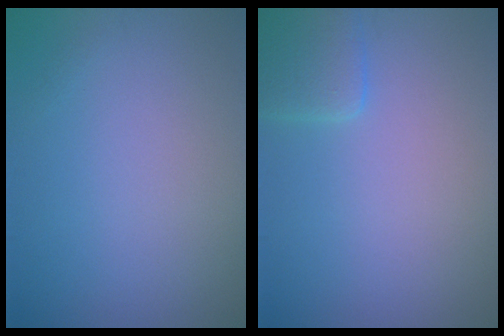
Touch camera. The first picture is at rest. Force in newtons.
{"total": 2.4, "press": 2.4, "slide": 0.3}